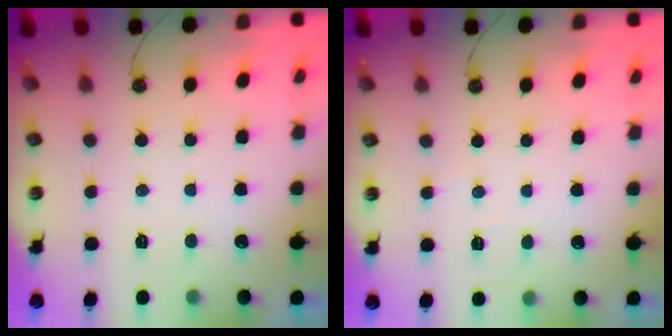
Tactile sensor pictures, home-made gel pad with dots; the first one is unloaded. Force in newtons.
{"total": 2.2, "press": 2.2, "slide": 0.4}